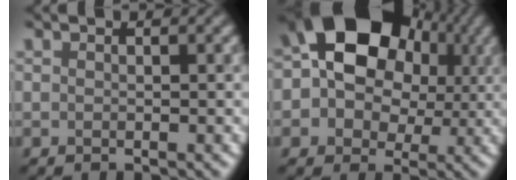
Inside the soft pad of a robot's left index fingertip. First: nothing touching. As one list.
[{"total": 14.7, "force": [3.9, 11.3, 8.5], "torque": [-0.137, 0.053, 0.042]}]